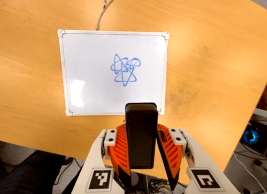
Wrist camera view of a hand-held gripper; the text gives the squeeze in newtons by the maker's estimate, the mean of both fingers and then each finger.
{"total": 6.1, "left": 5.2, "right": 7.0}